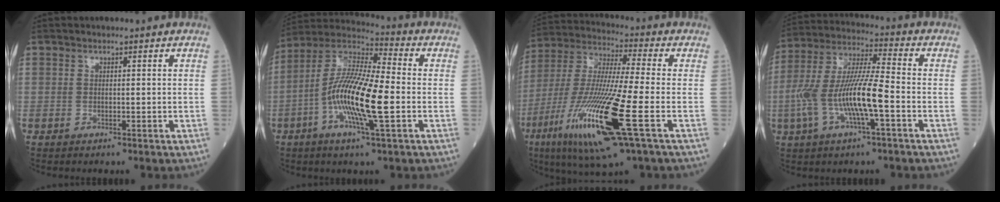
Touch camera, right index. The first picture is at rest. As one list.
[{"total": 14.9, "force": [-3.3, 1.9, 14.5], "torque": [-0.285, -0.001, -0.068]}, {"total": 19.9, "force": [-7.4, 1.2, 18.5], "torque": [-0.406, -0.039, -0.141]}, {"total": 12.9, "force": [-3.4, 1.6, 12.4], "torque": [-0.256, 0.009, -0.065]}]